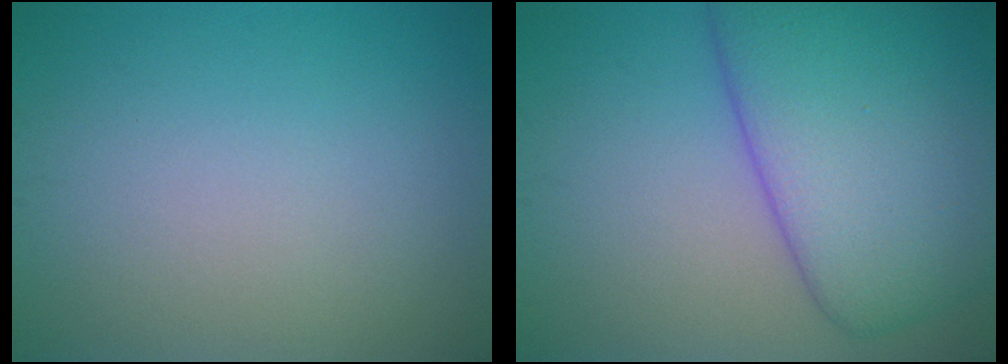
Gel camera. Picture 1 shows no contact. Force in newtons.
{"total": 10.8, "press": 10.8, "slide": 0.5}